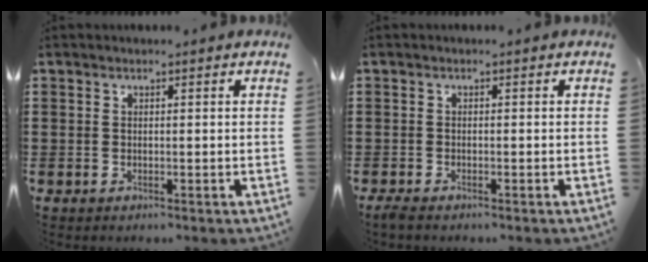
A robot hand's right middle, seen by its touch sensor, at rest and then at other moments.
{"total": 1.0, "force": [-0.8, 0.2, 0.6], "torque": [-0.018, -0.006, -0.017]}